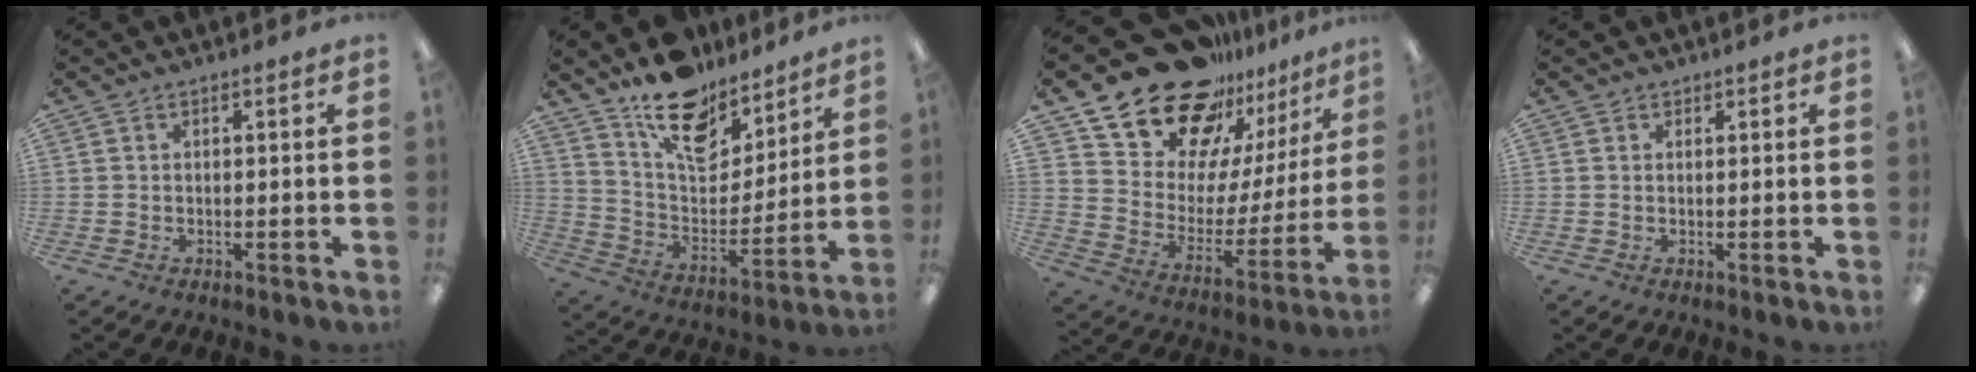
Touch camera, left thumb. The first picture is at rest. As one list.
[{"total": 17.1, "force": [13.3, 8.5, 6.7], "torque": [-0.112, -0.098, 0.240]}, {"total": 21.5, "force": [17.7, 10.6, 6.0], "torque": [-0.112, -0.128, 0.325]}, {"total": 0.8, "force": [0.7, 0.4, -0.1], "torque": [0.010, -0.002, 0.011]}]